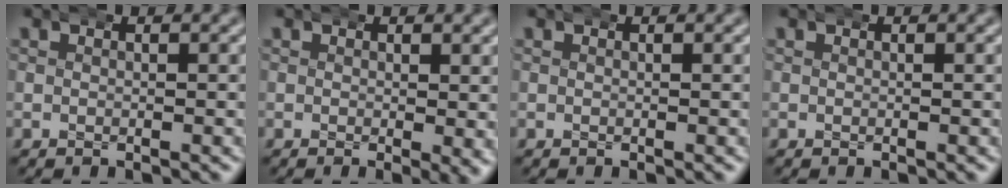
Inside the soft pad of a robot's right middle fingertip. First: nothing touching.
{"total": 1.4, "force": [0.3, 0.1, 1.4], "torque": [-0.018, -0.005, 0.006]}
{"total": 0.0}
{"total": 0.0}